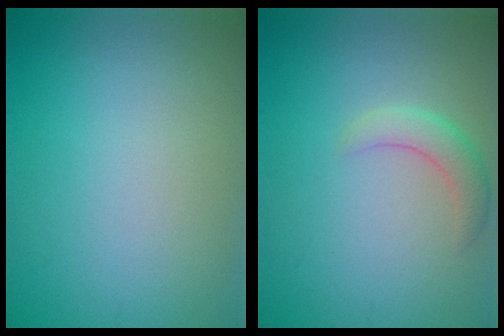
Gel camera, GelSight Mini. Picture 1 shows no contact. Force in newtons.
{"total": 2.4, "press": 2.4, "slide": 0.2}